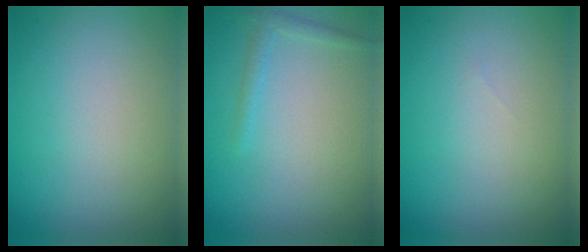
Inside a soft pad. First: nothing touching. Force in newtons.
{"total": 1.2, "press": 1.2, "slide": 0.1}
{"total": 0.0}